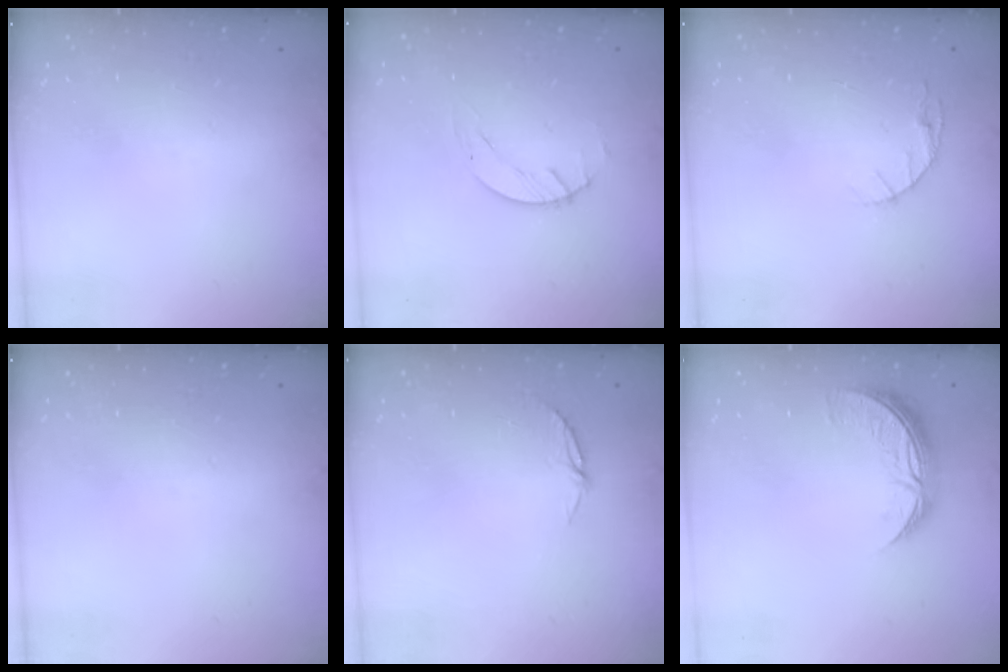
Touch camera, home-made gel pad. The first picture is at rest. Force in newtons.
{"total": 0.8, "press": 0.8, "slide": 0.2}
{"total": 5.0, "press": 4.9, "slide": 0.6}
{"total": 0.0}
{"total": 4.2, "press": 4.2, "slide": 0.5}
{"total": 8.4, "press": 8.4, "slide": 0.4}